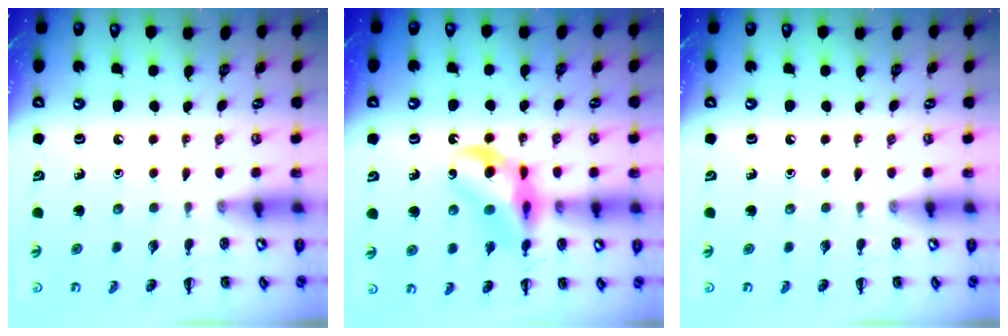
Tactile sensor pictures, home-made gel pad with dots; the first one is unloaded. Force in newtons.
{"total": 10.4, "press": 9.9, "slide": 3.1}
{"total": 0.0}